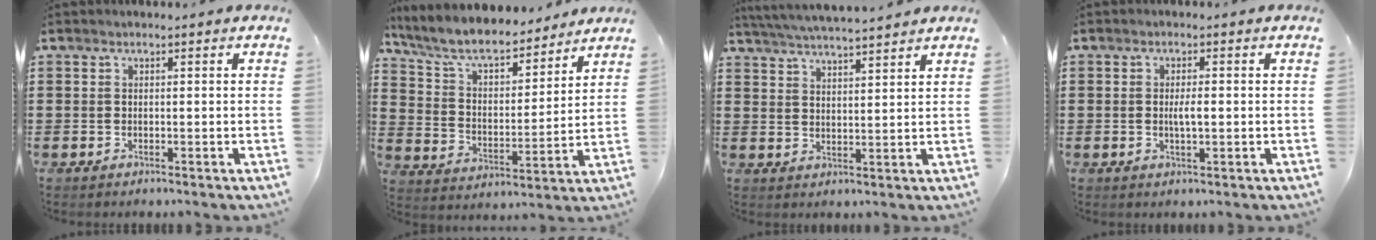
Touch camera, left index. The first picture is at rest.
{"total": 8.0, "force": [7.3, 1.5, 3.1], "torque": [-0.090, -0.044, 0.125]}
{"total": 4.7, "force": [4.6, -0.5, 0.9], "torque": [-0.034, -0.022, 0.081]}
{"total": 2.5, "force": [-0.1, 0.7, 2.4], "torque": [-0.046, -0.002, -0.002]}